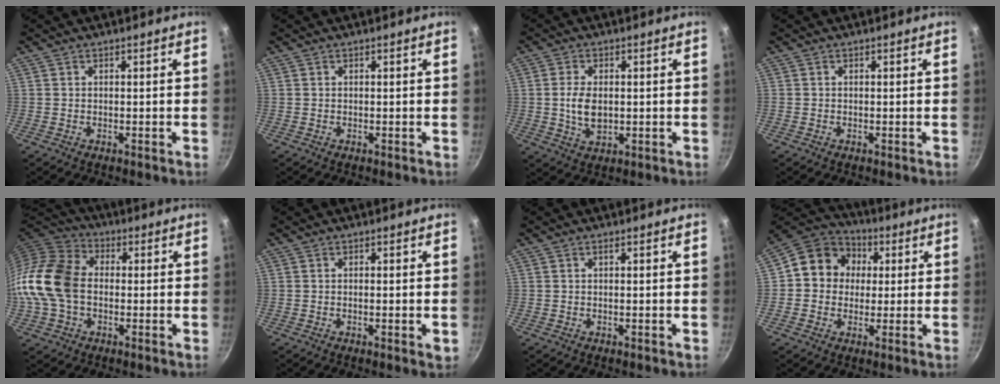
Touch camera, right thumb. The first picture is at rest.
{"total": 0.0}
{"total": 6.1, "force": [0.1, 3.8, 4.8], "torque": [-0.089, -0.005, 0.005]}
{"total": 0.0}
{"total": 14.8, "force": [-1.1, 10.8, 10.0], "torque": [-0.178, 0.027, -0.038]}
{"total": 1.8, "force": [-0.4, 0.4, 1.8], "torque": [-0.027, -0.003, -0.007]}
{"total": 0.6, "force": [0.1, 0.1, 0.6], "torque": [-0.011, 0.002, 0.000]}
{"total": 11.7, "force": [1.6, 10.4, 5.1], "torque": [-0.050, 0.020, 0.007]}